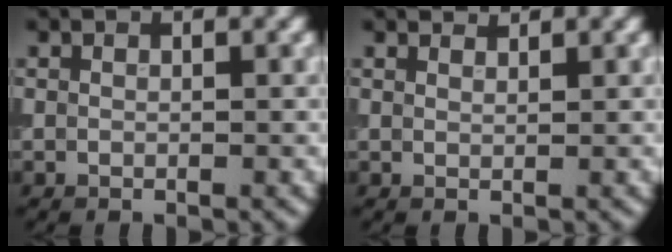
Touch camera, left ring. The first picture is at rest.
{"total": 1.9, "force": [1.8, 0.3, 0.4], "torque": [-0.010, -0.003, 0.023]}